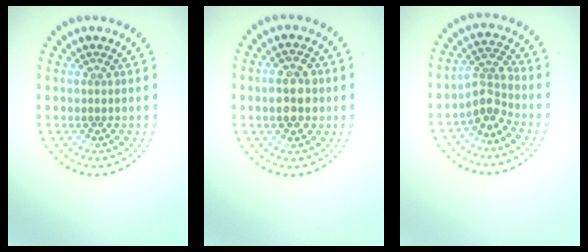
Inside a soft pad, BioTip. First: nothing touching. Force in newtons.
{"total": 3.8, "press": 3.8, "slide": 0.2}
{"total": 2.8, "press": 2.1, "slide": 1.8}